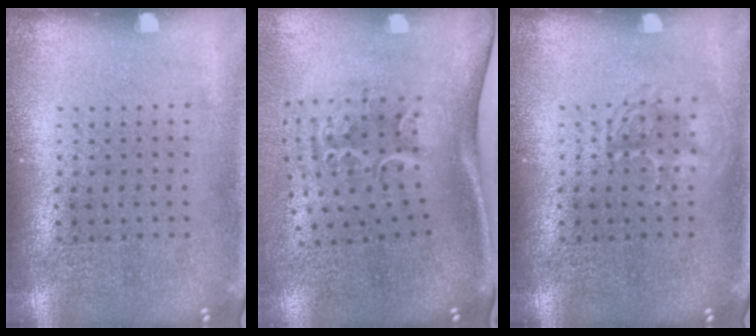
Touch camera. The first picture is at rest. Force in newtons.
{"total": 2.2, "press": 1.4, "slide": 1.7}
{"total": 1.9, "press": 1.9, "slide": 0.3}